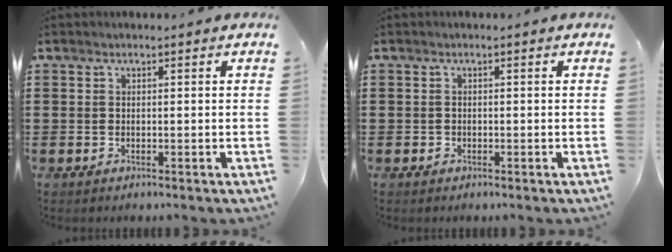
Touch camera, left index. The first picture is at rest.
{"total": 0.5, "force": [-0.3, 0.4, -0.1], "torque": [0.000, 0.003, -0.006]}